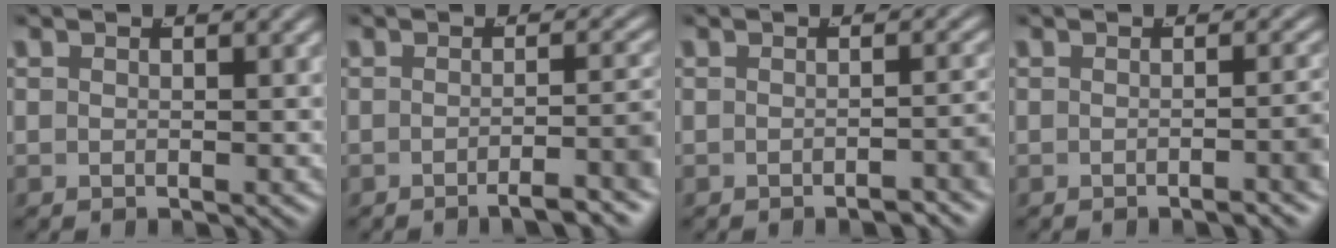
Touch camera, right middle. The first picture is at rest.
{"total": 4.2, "force": [-2.7, 0.5, 3.2], "torque": [-0.027, 0.002, -0.043]}
{"total": 2.1, "force": [-1.6, 0.0, 1.3], "torque": [-0.011, 0.005, -0.027]}
{"total": 2.3, "force": [-1.2, 0.0, 1.9], "torque": [-0.015, 0.007, -0.023]}